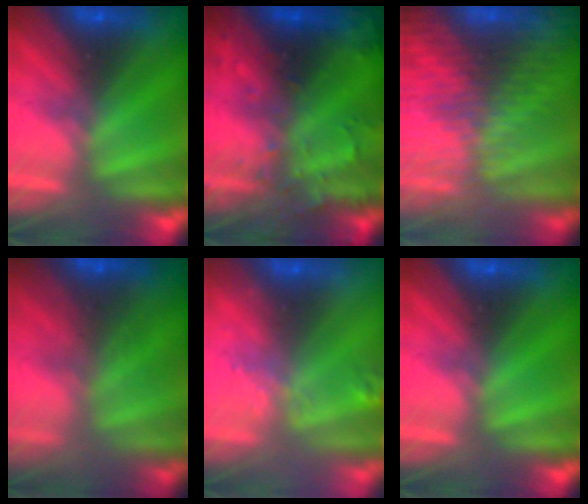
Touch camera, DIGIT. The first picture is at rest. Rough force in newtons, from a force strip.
{"total": 8.3}
{"total": 7.7}
{"total": 7.3}
{"total": 2.8}
{"total": 0.0}